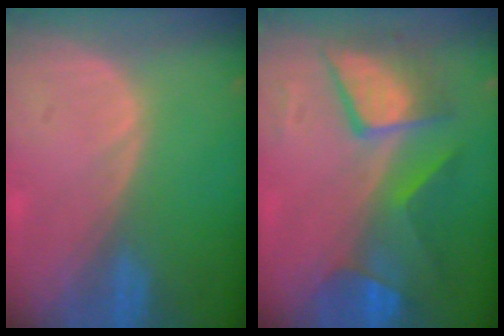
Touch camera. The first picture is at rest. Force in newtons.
{"total": 8.6, "press": 8.6, "slide": 0.4}